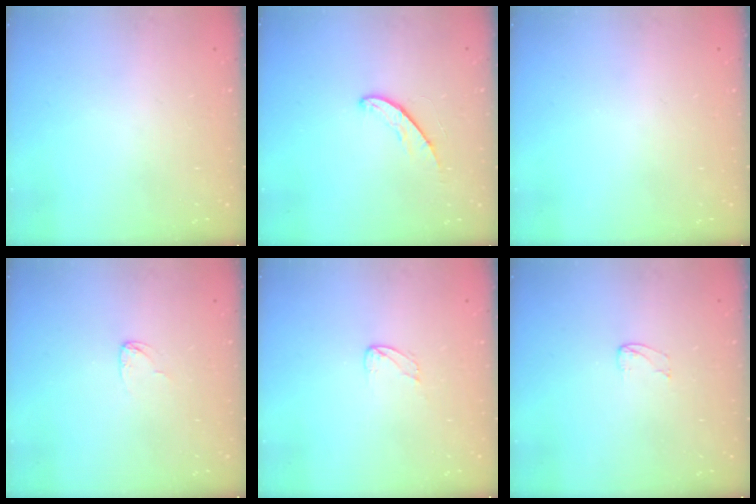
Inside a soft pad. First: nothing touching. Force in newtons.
{"total": 5.6, "press": 5.5, "slide": 0.5}
{"total": 0.0}
{"total": 2.9, "press": 2.9, "slide": 0.2}
{"total": 2.4, "press": 2.4, "slide": 0.1}
{"total": 2.9, "press": 2.9, "slide": 0.2}